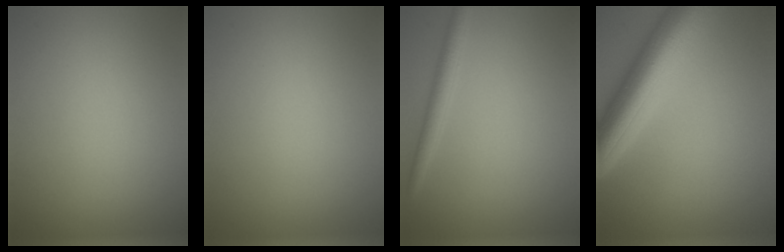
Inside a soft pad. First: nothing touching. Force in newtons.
{"total": 0.0}
{"total": 2.2, "press": 2.2, "slide": 0.1}
{"total": 9.0, "press": 9.0, "slide": 0.4}